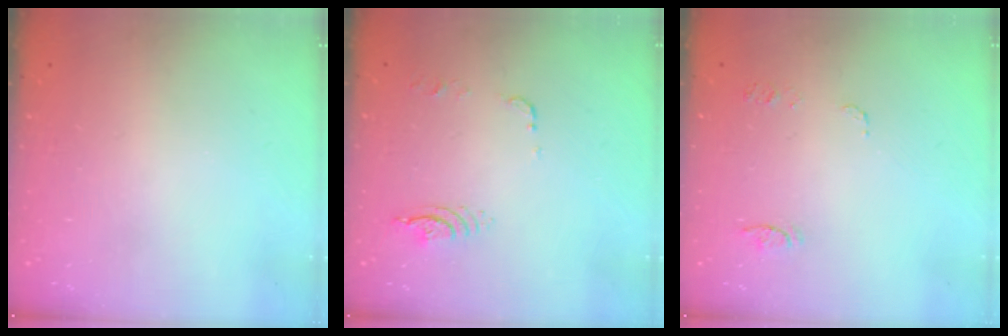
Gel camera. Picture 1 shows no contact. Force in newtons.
{"total": 6.7, "press": 6.7, "slide": 0.5}
{"total": 6.9, "press": 6.9, "slide": 0.5}